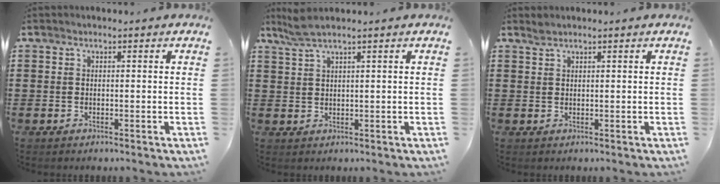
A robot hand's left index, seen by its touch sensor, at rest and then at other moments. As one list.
[{"total": 2.6, "force": [1.9, 0.1, 1.9], "torque": [-0.040, 0.000, 0.035]}, {"total": 1.1, "force": [1.0, 0.1, 0.5], "torque": [-0.011, -0.001, 0.020]}]